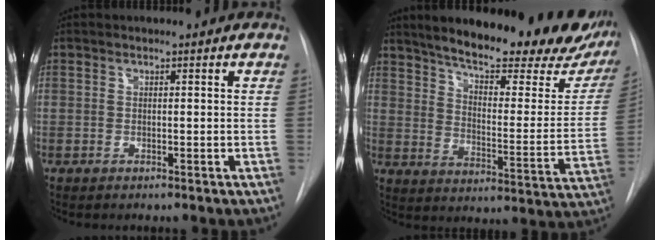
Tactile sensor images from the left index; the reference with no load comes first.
{"total": 26.8, "force": [21.2, 6.9, 14.8], "torque": [-0.216, -0.033, 0.265]}